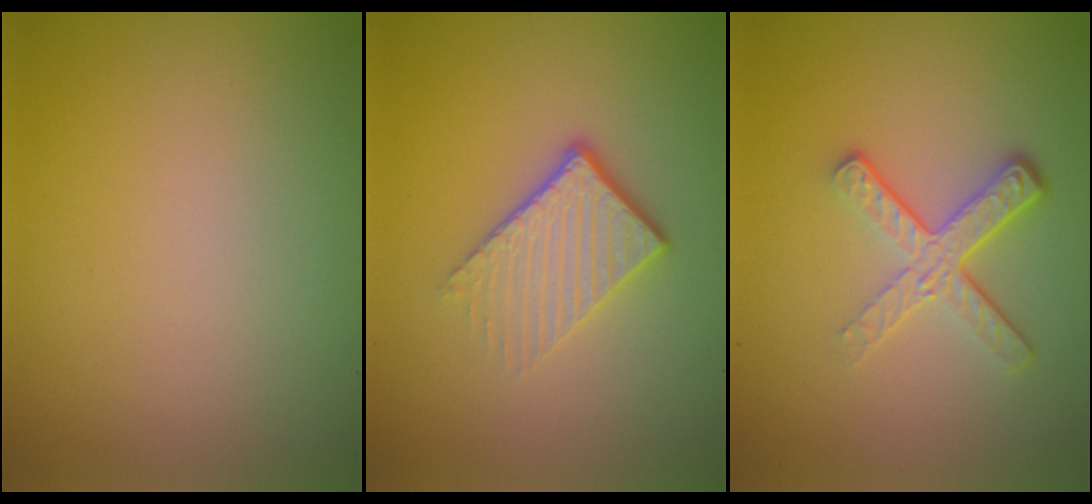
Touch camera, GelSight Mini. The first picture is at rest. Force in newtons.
{"total": 3.9, "press": 2.6, "slide": 3.0}
{"total": 4.1, "press": 2.7, "slide": 3.0}